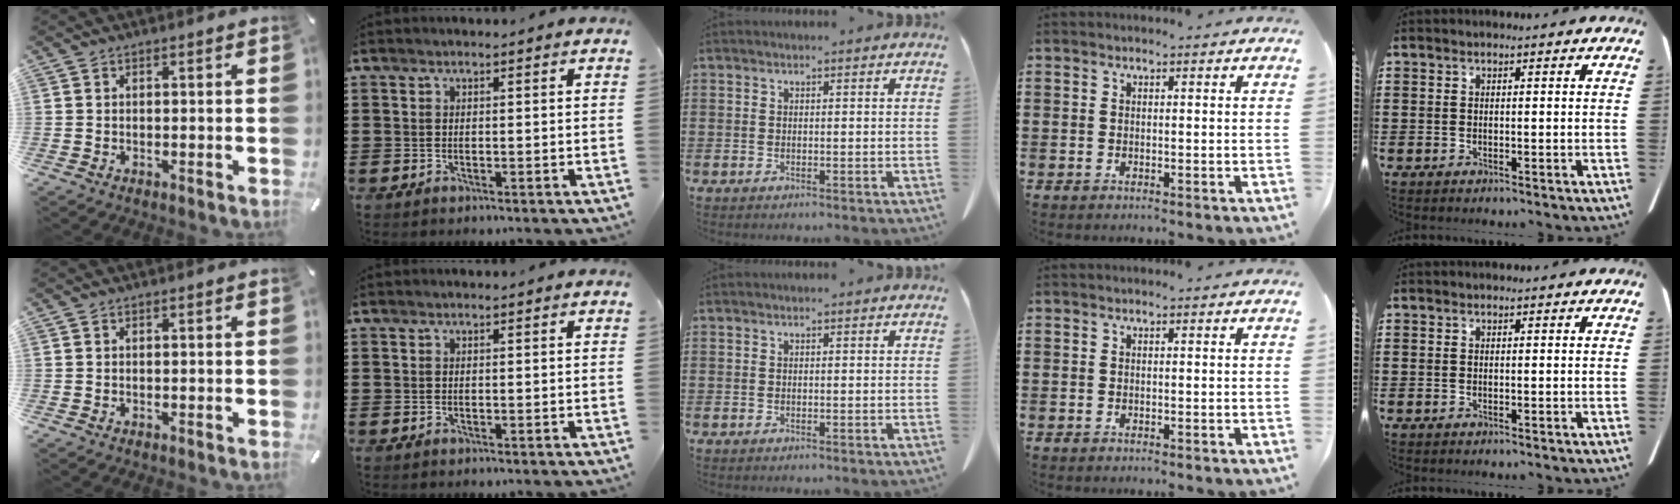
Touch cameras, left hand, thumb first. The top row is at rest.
{}